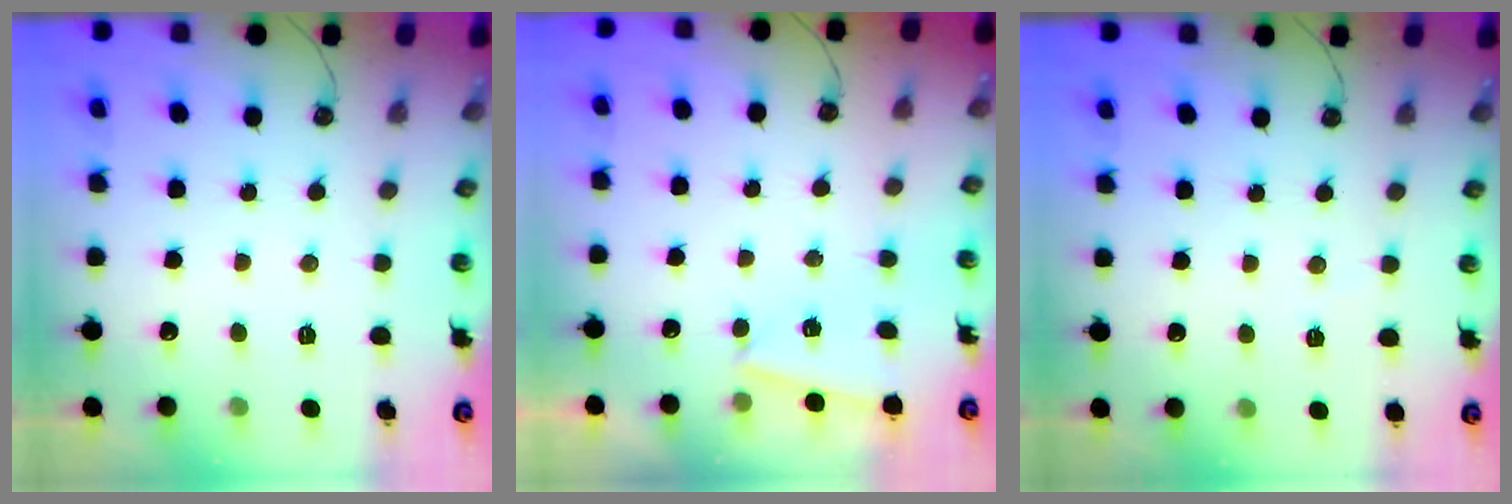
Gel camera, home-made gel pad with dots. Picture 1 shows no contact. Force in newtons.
{"total": 2.1, "press": 1.7, "slide": 1.3}
{"total": 2.0, "press": 2.0, "slide": 0.4}